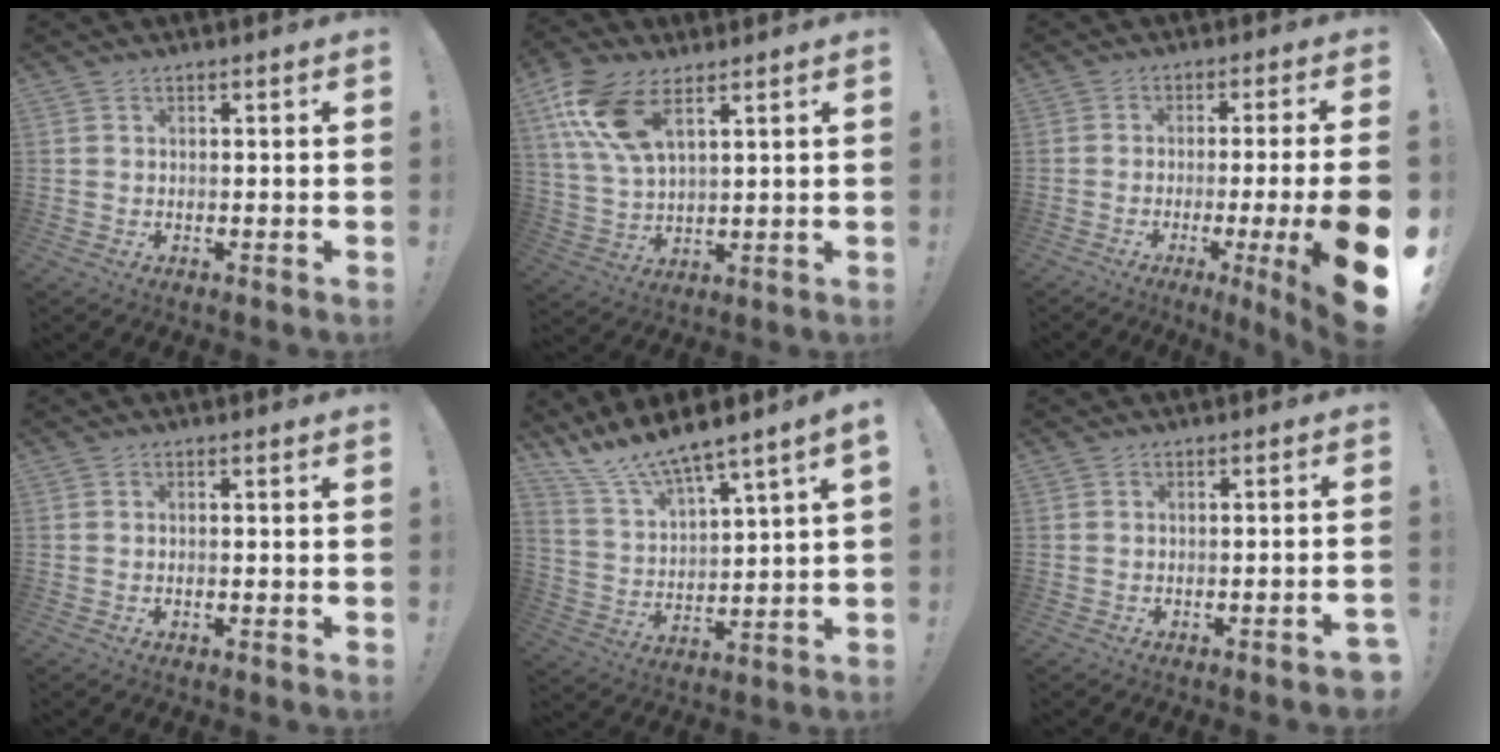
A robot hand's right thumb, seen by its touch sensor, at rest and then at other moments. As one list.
[{"total": 13.5, "force": [7.3, 6.2, 9.5], "torque": [-0.210, -0.022, 0.137]}, {"total": 13.0, "force": [-4.0, 0.1, 12.4], "torque": [-0.175, 0.005, -0.054]}, {"total": 0.8, "force": [-0.7, -0.2, 0.3], "torque": [-0.014, 0.002, -0.011]}, {"total": 9.4, "force": [8.7, 0.3, 3.5], "torque": [-0.094, -0.073, 0.156]}, {"total": 3.0, "force": [-1.9, 0.0, 2.4], "torque": [-0.042, 0.006, -0.028]}]